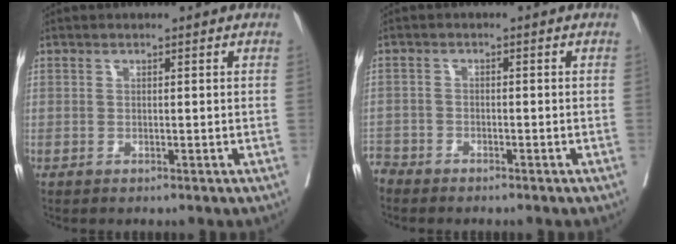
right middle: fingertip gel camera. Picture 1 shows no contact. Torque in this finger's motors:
{"motor_torque": [0.33, -0.36, 0.07, -0.07]}